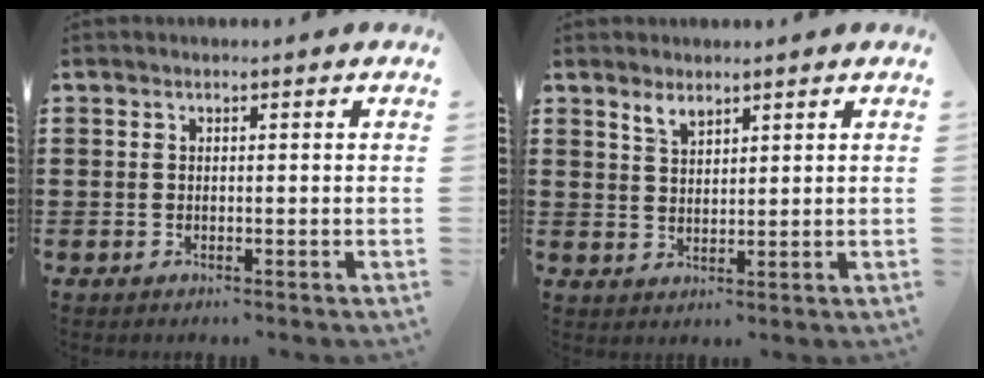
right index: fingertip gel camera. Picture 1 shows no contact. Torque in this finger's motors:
{"motor_torque": [0.00, 0.00, 0.04, 0.02]}